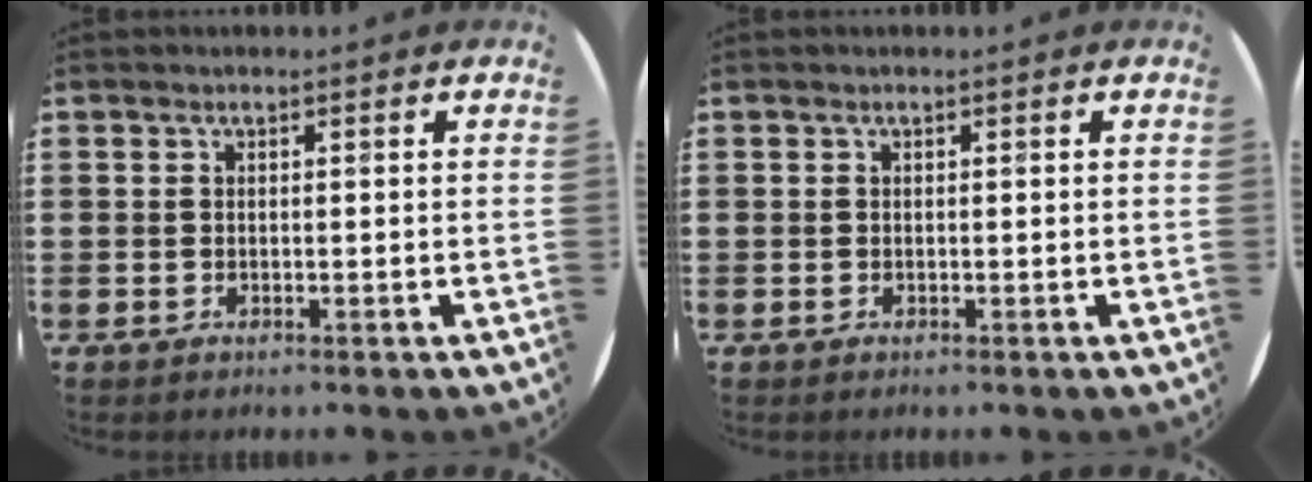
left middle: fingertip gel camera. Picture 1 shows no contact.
{"total": 0.0}